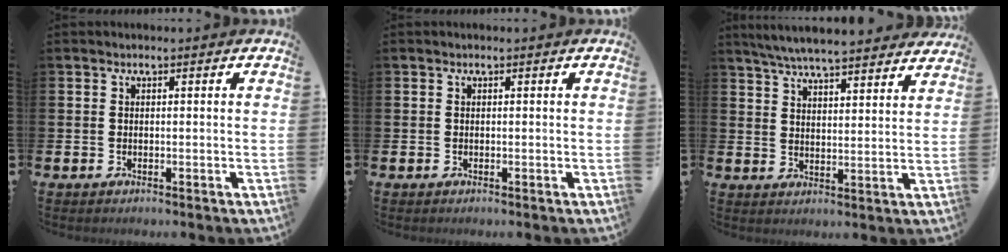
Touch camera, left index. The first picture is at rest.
{"total": 0.0}
{"total": 6.3, "force": [6.1, 0.5, 1.6], "torque": [-0.045, -0.036, 0.109]}